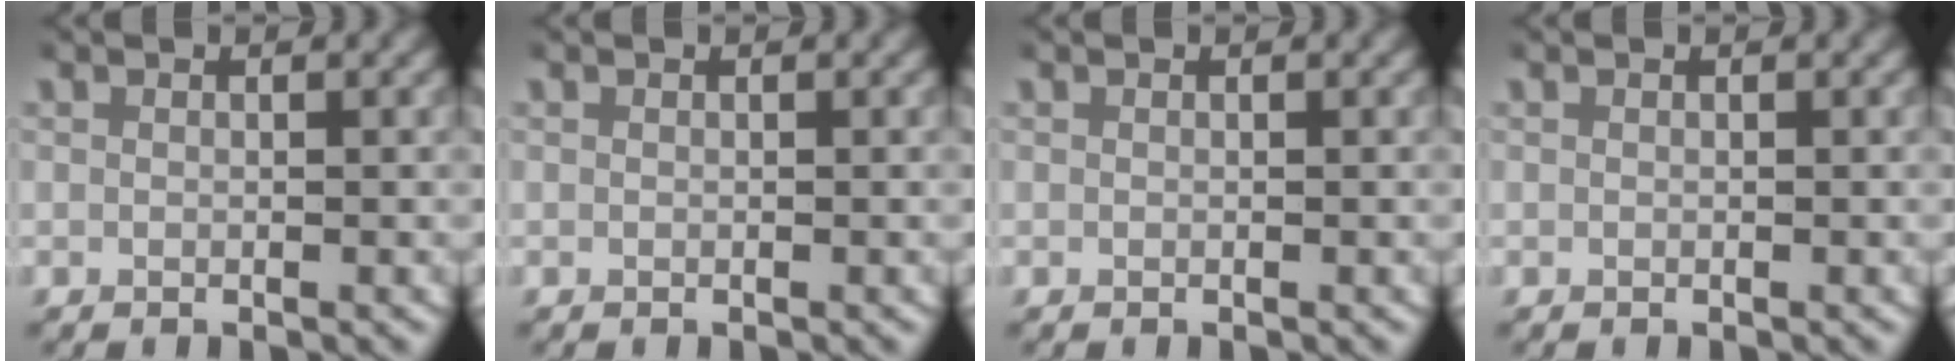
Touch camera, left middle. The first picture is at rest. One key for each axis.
{"total": 0.0}
{"total": 0.0}
{"total": 0.0}